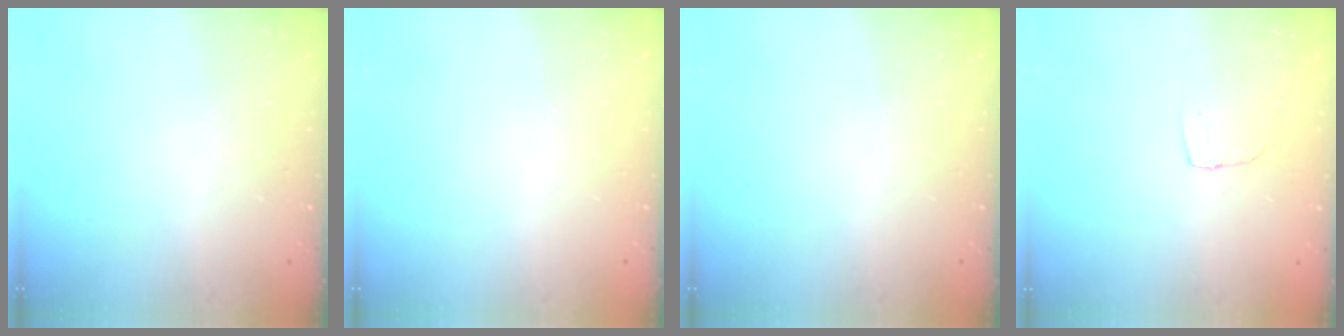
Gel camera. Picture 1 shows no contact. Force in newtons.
{"total": 0.0}
{"total": 0.0}
{"total": 4.2, "press": 4.2, "slide": 0.3}